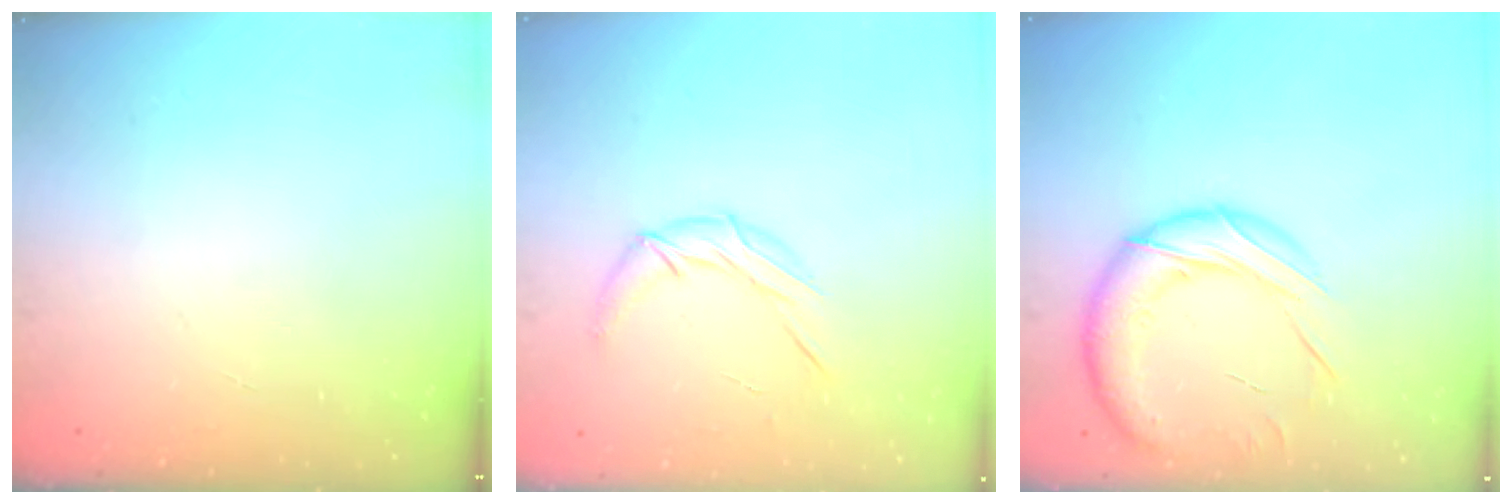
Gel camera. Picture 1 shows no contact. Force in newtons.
{"total": 8.8, "press": 8.8, "slide": 0.4}
{"total": 18.1, "press": 17.9, "slide": 2.8}